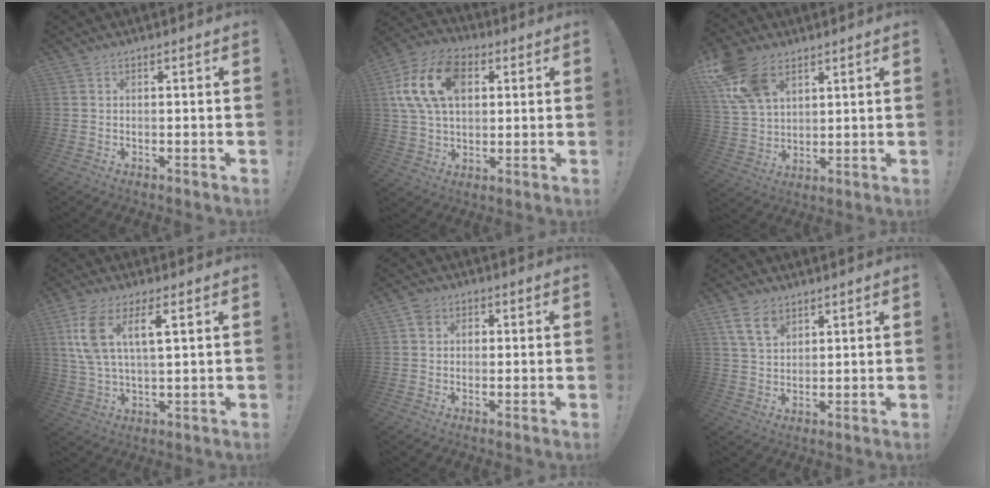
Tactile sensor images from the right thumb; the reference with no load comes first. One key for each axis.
{"total": 18.0, "fx": 4.9, "fy": 12.1, "fz": 12.3, "tx": -0.227, "ty": -0.002, "tz": 0.090}
{"total": 15.0, "fx": 8.1, "fy": 9.7, "fz": 8.2, "tx": -0.157, "ty": -0.032, "tz": 0.157}
{"total": 11.5, "fx": 4.6, "fy": 4.7, "fz": 9.4, "tx": -0.185, "ty": -0.005, "tz": 0.081}
{"total": 4.2, "fx": 0.8, "fy": 3.8, "fz": 1.6, "tx": -0.026, "ty": 0.009, "tz": 0.015}
{"total": 8.7, "fx": 5.1, "fy": 5.5, "fz": 4.4, "tx": -0.079, "ty": -0.013, "tz": 0.102}